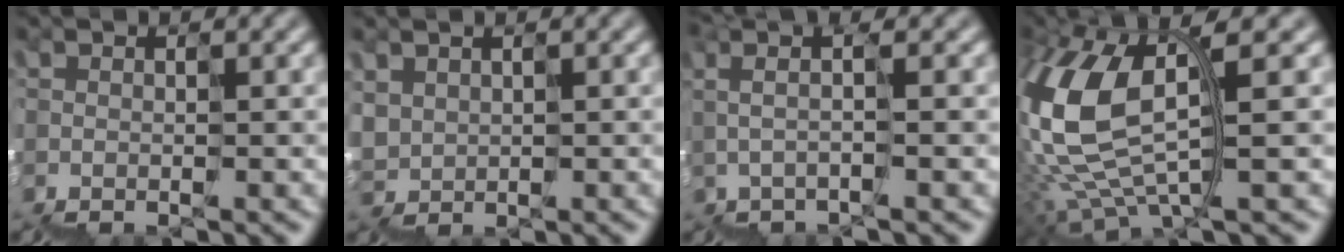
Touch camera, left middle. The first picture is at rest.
{"total": 1.5, "force": [1.1, 1.0, 0.1], "torque": [-0.018, 0.010, 0.033]}
{"total": 1.7, "force": [0.8, 0.1, 1.5], "torque": [-0.032, 0.018, 0.009]}
{"total": 7.3, "force": [1.8, 2.6, 6.5], "torque": [-0.176, 0.007, 0.036]}